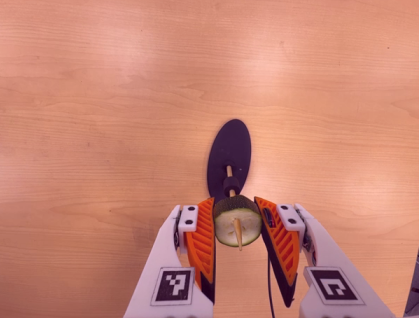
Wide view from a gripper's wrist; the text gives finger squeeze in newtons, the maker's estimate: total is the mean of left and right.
{"total": 9.9, "left": 8.9, "right": 10.9}